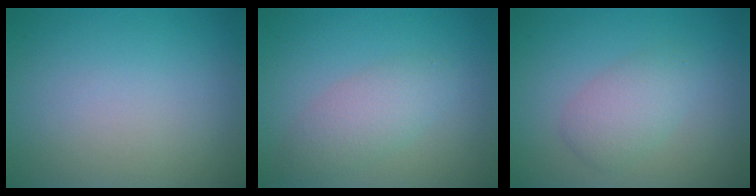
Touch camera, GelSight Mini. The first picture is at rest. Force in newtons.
{"total": 2.9, "press": 2.9, "slide": 0.1}
{"total": 2.7, "press": 2.7, "slide": 0.1}